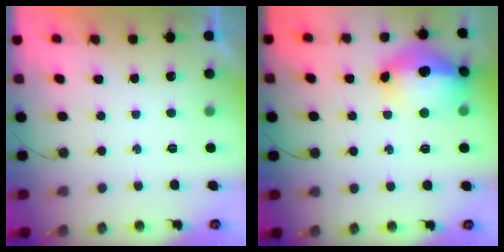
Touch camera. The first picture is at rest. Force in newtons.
{"total": 17.5, "press": 17.4, "slide": 1.7}